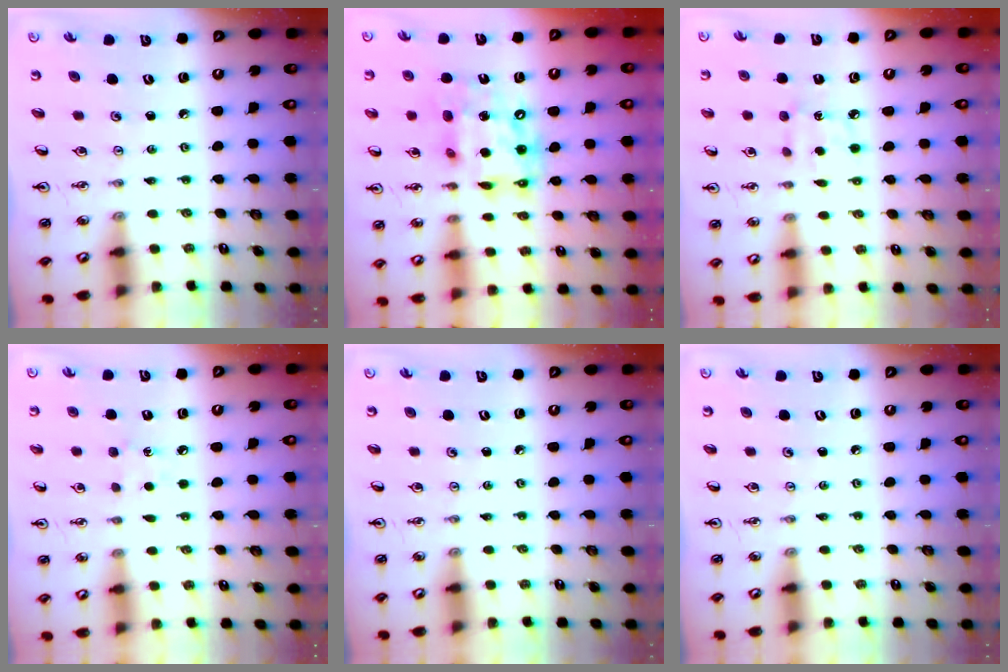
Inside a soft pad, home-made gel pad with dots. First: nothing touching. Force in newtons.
{"total": 13.9, "press": 13.8, "slide": 1.2}
{"total": 7.5, "press": 7.5, "slide": 0.6}
{"total": 5.4, "press": 5.4, "slide": 0.6}
{"total": 0.0}
{"total": 0.0}